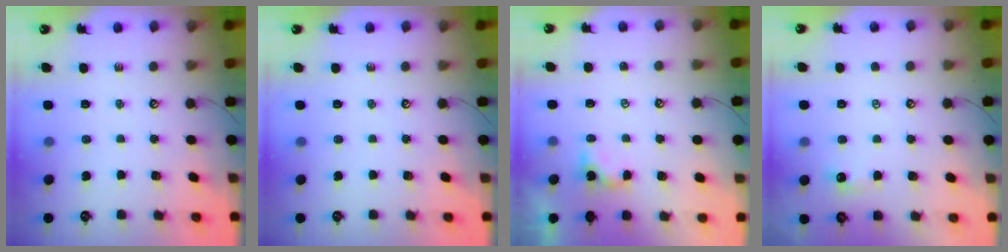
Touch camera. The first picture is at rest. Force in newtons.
{"total": 0.0}
{"total": 0.8, "press": 0.8, "slide": 0.1}
{"total": 0.8, "press": 0.7, "slide": 0.5}